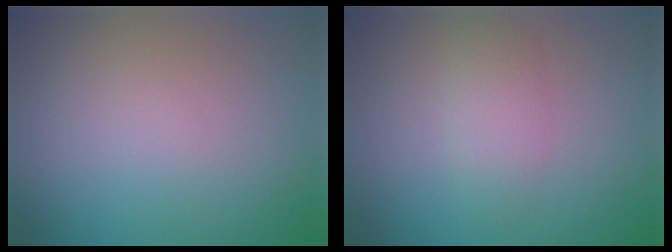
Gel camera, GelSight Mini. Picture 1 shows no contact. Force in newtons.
{"total": 1.9, "press": 1.9, "slide": 0.1}